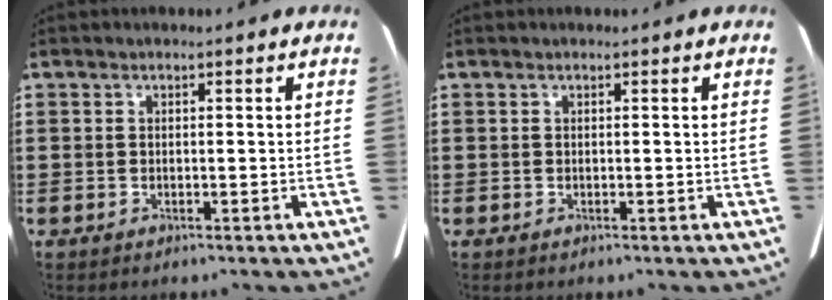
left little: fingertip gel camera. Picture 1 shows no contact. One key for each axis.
{"total": 0.0}